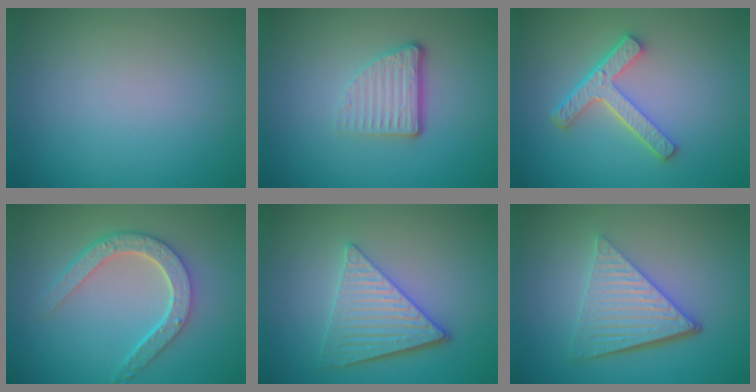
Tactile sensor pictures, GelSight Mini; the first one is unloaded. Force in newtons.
{"total": 3.7, "press": 2.5, "slide": 2.7}
{"total": 4.2, "press": 3.1, "slide": 2.8}
{"total": 4.6, "press": 3.6, "slide": 2.8}
{"total": 4.8, "press": 3.9, "slide": 2.8}
{"total": 6.0, "press": 4.2, "slide": 4.3}